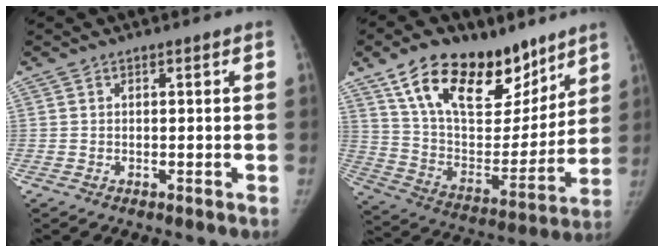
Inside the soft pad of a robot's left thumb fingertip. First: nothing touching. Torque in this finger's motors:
{"motor_torque": [0.98, -0.20, 1.90, -0.87, -0.01]}